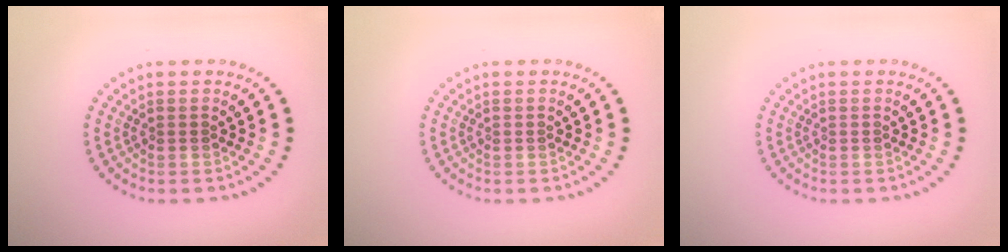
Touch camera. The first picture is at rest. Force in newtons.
{"total": 0.0}
{"total": 0.0}